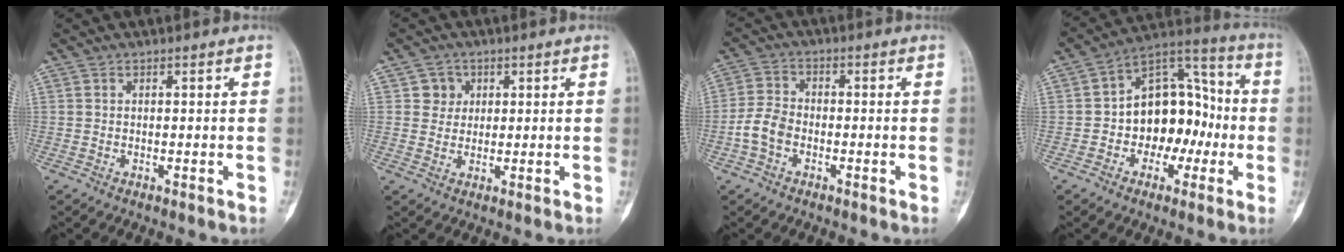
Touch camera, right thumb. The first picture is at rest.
{"total": 3.6, "force": [1.1, 3.4, 0.4], "torque": [0.018, 0.000, 0.013]}
{"total": 5.7, "force": [-2.0, 4.0, 3.5], "torque": [-0.068, 0.019, -0.045]}
{"total": 15.4, "force": [-2.4, 10.8, 10.7], "torque": [-0.111, 0.052, -0.046]}